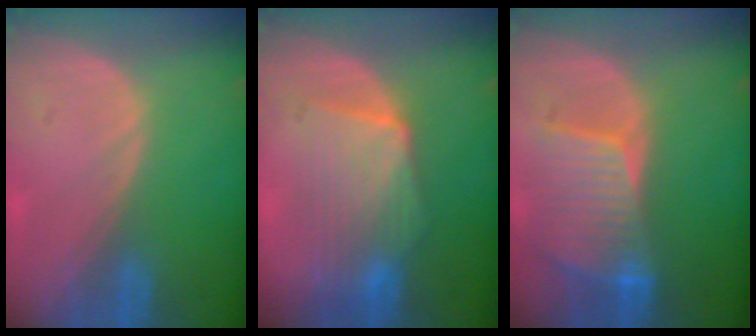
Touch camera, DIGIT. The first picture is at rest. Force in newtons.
{"total": 7.7, "press": 7.7, "slide": 0.4}
{"total": 8.4, "press": 7.6, "slide": 3.5}